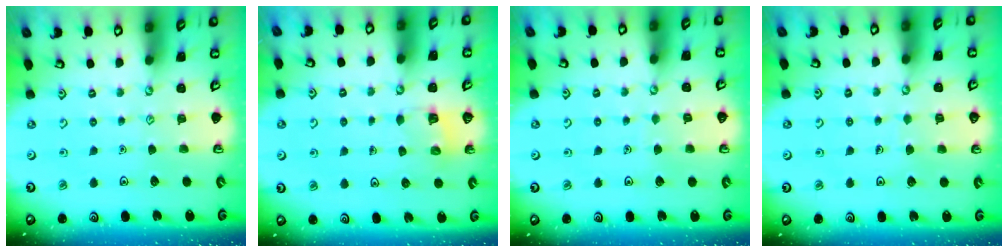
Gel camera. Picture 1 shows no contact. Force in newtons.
{"total": 4.6, "press": 4.6, "slide": 0.3}
{"total": 2.5, "press": 2.5, "slide": 0.3}
{"total": 3.3, "press": 3.3, "slide": 0.2}